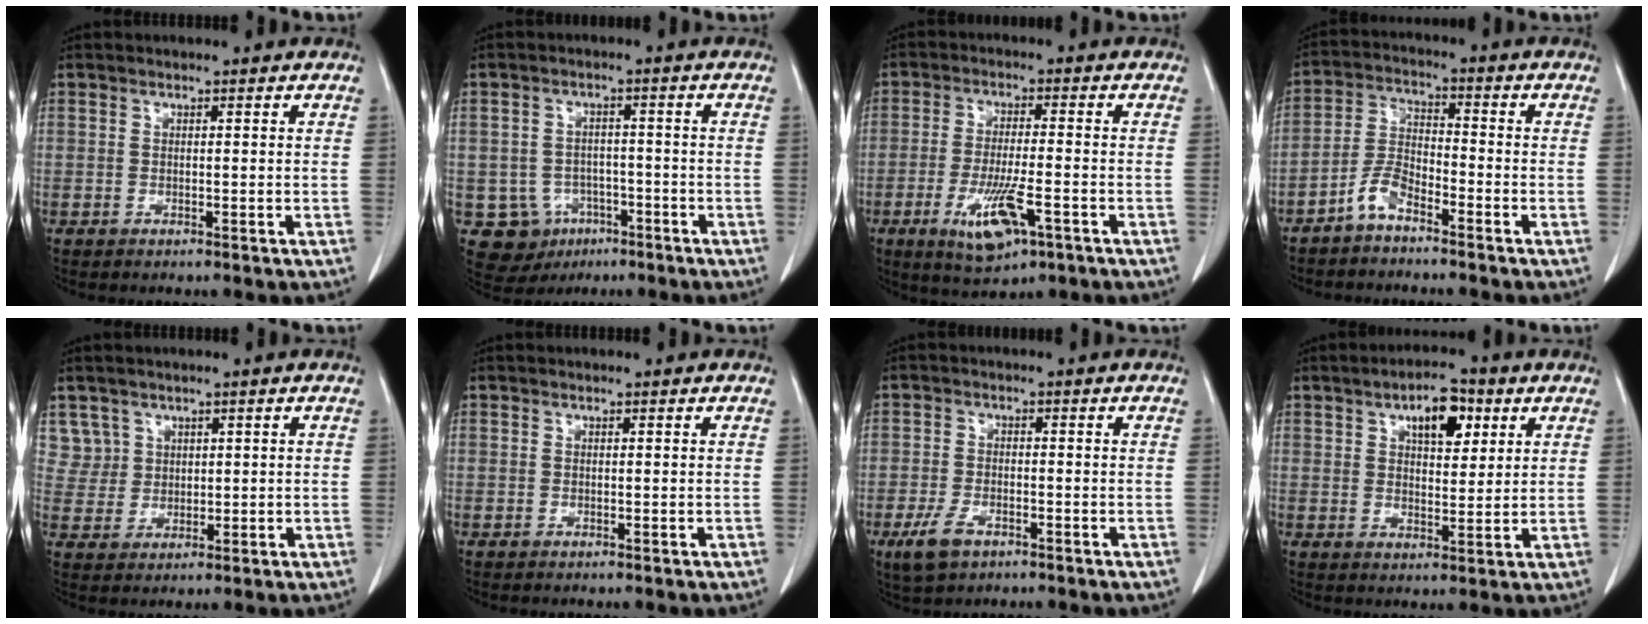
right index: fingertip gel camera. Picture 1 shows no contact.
{"total": 8.3, "force": [-3.2, 7.5, 1.4], "torque": [-0.031, 0.012, -0.034]}
{"total": 8.8, "force": [-3.9, 2.2, 7.6], "torque": [-0.142, -0.016, -0.059]}
{"total": 4.9, "force": [-3.7, 1.5, 2.8], "torque": [-0.065, 0.006, -0.076]}
{"total": 4.4, "force": [2.3, 3.7, -0.5], "torque": [0.022, 0.006, 0.049]}
{"total": 0.0}
{"total": 4.6, "force": [-2.7, 2.5, 2.9], "torque": [-0.065, -0.002, -0.043]}
{"total": 7.3, "force": [3.3, 3.1, 5.6], "torque": [-0.087, 0.008, 0.052]}